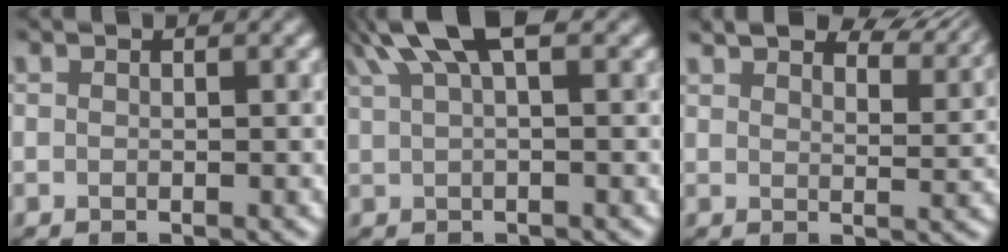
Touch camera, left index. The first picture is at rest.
{"total": 4.6, "force": [2.9, 0.8, 3.4], "torque": [-0.052, 0.017, 0.055]}
{"total": 6.3, "force": [5.5, 1.6, 2.4], "torque": [-0.027, 0.011, 0.072]}